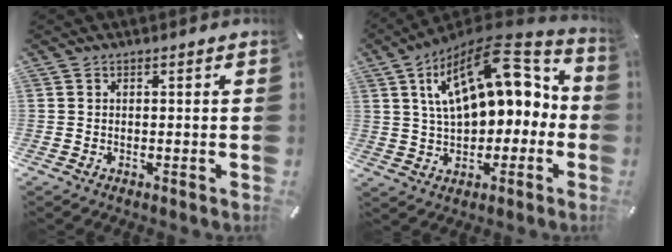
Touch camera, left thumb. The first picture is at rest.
{"total": 19.0, "force": [7.0, 11.2, 13.6], "torque": [-0.215, -0.032, 0.121]}